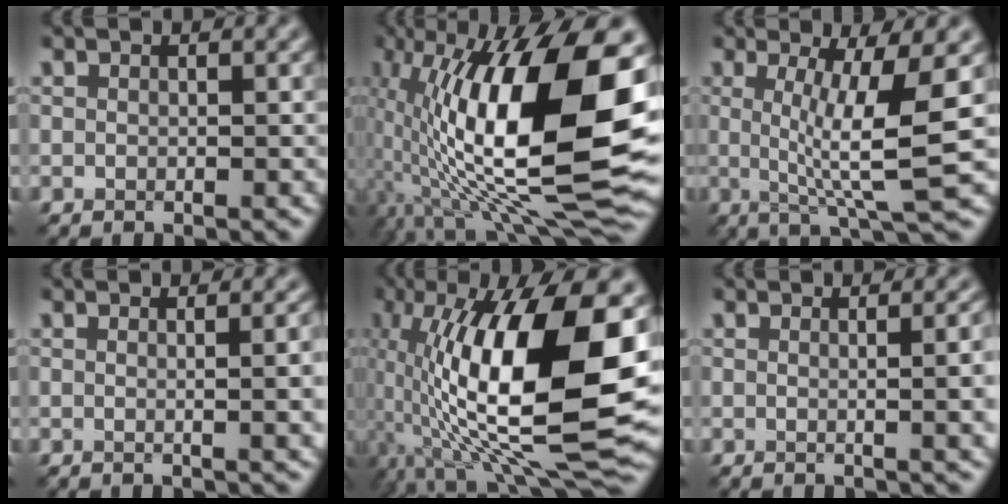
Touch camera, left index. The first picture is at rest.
{"total": 18.4, "force": [-0.5, 7.4, 16.8], "torque": [-0.298, 0.021, -0.017]}
{"total": 7.8, "force": [0.5, 1.3, 7.6], "torque": [-0.115, -0.005, 0.010]}
{"total": 5.4, "force": [0.3, 2.3, 4.9], "torque": [-0.023, 0.015, 0.000]}
{"total": 16.8, "force": [-0.7, 6.5, 15.5], "torque": [-0.266, 0.017, -0.023]}
{"total": 6.5, "force": [0.3, 2.8, 5.8], "torque": [-0.024, 0.016, 0.000]}